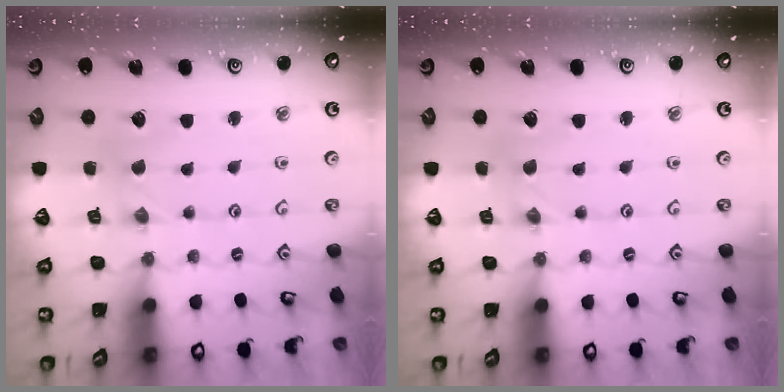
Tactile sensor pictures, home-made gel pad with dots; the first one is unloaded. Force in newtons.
{"total": 0.0}